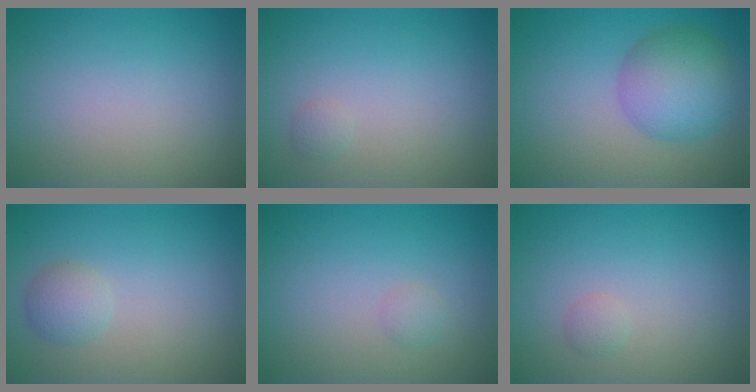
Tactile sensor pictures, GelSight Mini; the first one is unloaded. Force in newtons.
{"total": 0.6, "press": 0.6, "slide": 0.0}
{"total": 6.1, "press": 6.1, "slide": 0.2}
{"total": 1.8, "press": 1.8, "slide": 0.1}
{"total": 0.8, "press": 0.8, "slide": 0.0}
{"total": 0.7, "press": 0.7, "slide": 0.0}